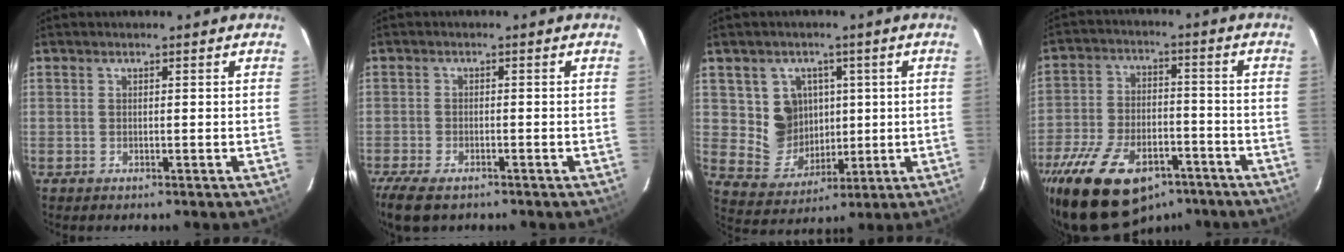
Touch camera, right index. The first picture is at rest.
{"total": 7.4, "force": [-5.5, 2.9, 4.1], "torque": [-0.110, -0.027, -0.103]}
{"total": 9.3, "force": [2.2, 8.7, 2.5], "torque": [-0.064, 0.011, 0.056]}
{"total": 21.4, "force": [-14.1, 10.9, 11.8], "torque": [-0.247, -0.017, -0.225]}